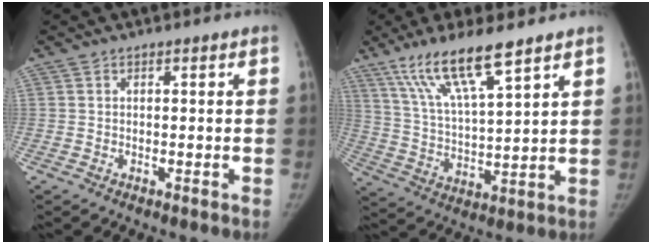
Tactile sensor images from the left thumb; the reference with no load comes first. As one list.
[{"total": 13.7, "force": [9.2, 2.3, 9.9], "torque": [-0.186, -0.036, 0.186]}]